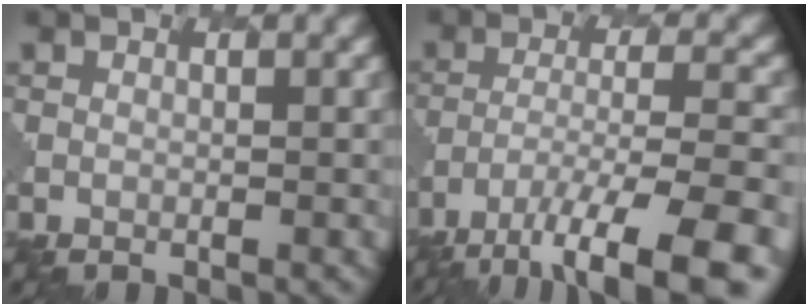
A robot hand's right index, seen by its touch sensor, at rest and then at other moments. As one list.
[{"total": 10.1, "force": [-7.0, 2.5, 6.8], "torque": [-0.125, -0.012, -0.110]}]